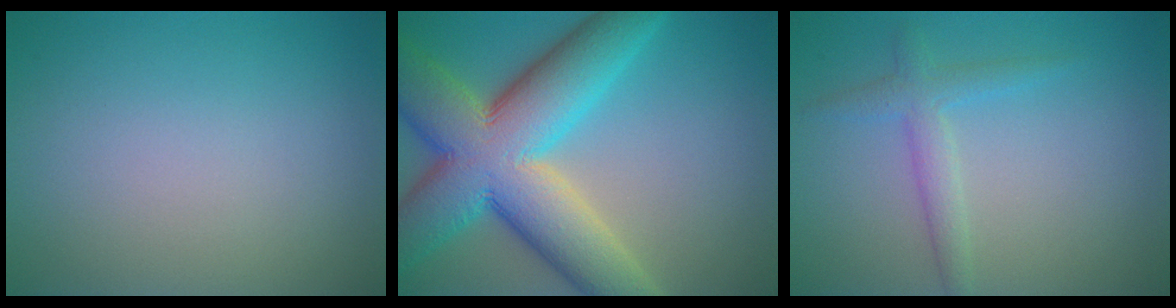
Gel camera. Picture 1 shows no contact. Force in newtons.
{"total": 13.8, "press": 13.8, "slide": 0.6}
{"total": 2.3, "press": 2.3, "slide": 0.1}